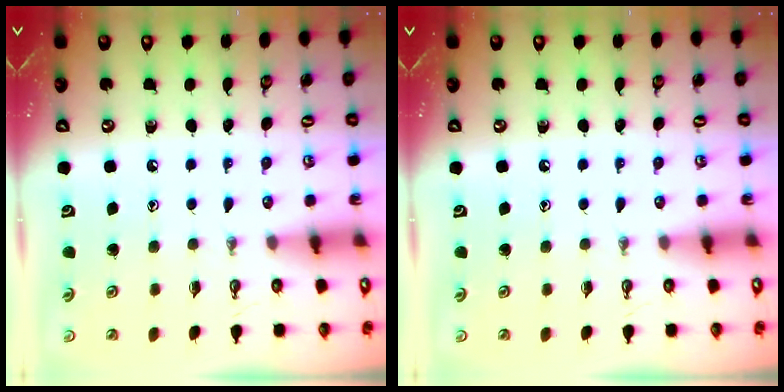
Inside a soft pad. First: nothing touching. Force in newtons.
{"total": 0.0}